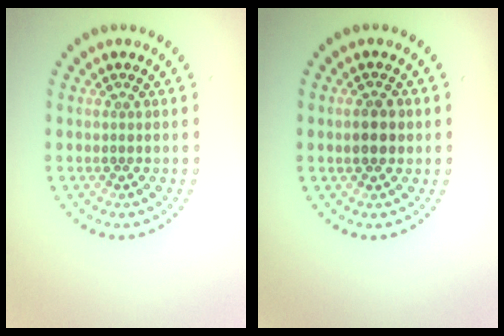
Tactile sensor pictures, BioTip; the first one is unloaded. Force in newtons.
{"total": 2.0, "press": 2.0, "slide": 0.1}